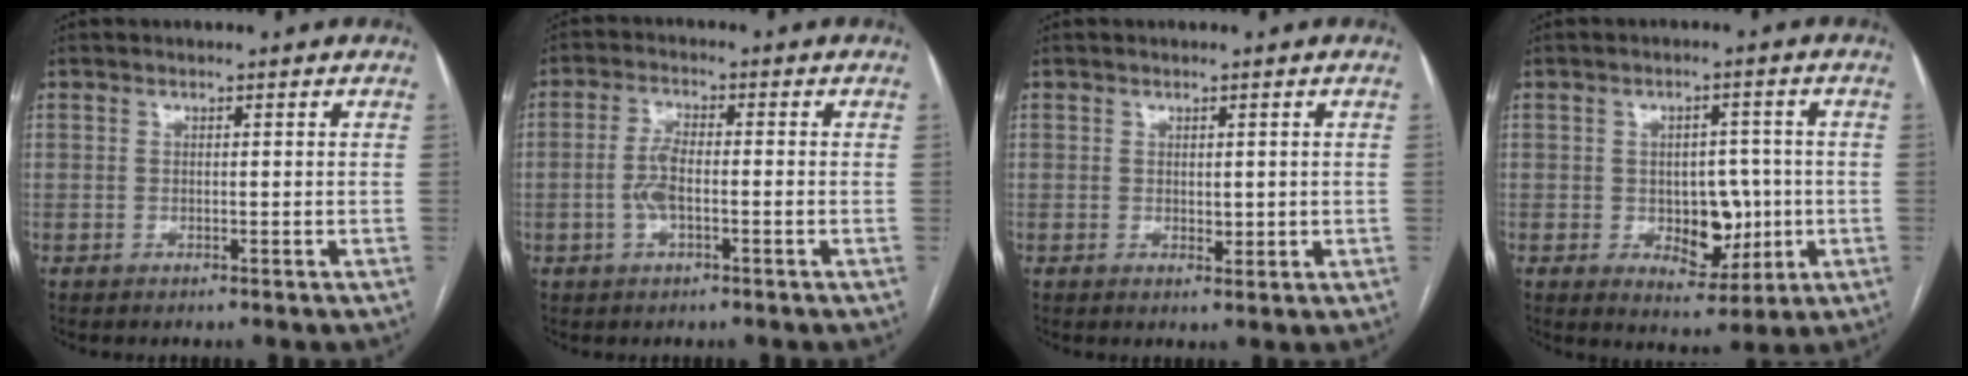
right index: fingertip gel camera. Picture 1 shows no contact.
{"total": 4.2, "force": [-0.9, 1.4, 3.8], "torque": [-0.087, 0.007, -0.018]}
{"total": 1.8, "force": [0.2, 1.1, 1.4], "torque": [-0.018, -0.005, 0.006]}
{"total": 7.5, "force": [-1.0, 4.6, 5.9], "torque": [-0.075, 0.006, -0.003]}